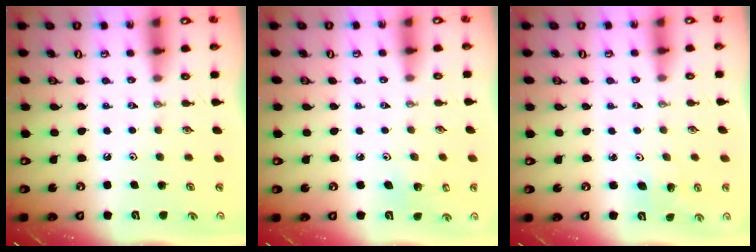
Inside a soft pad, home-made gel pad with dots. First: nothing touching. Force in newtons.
{"total": 2.7, "press": 2.6, "slide": 1.0}
{"total": 2.1, "press": 2.1, "slide": 0.2}